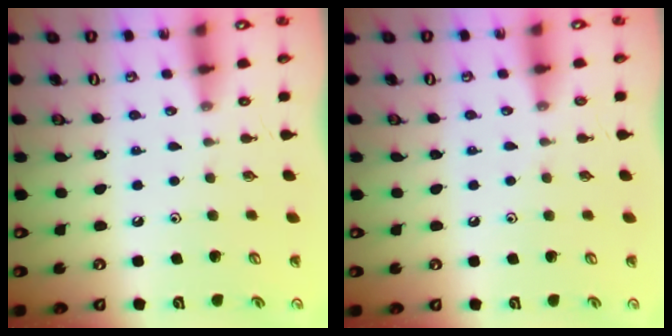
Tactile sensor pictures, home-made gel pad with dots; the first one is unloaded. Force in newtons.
{"total": 3.9, "press": 3.9, "slide": 0.5}